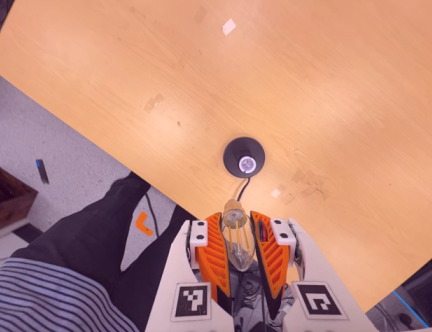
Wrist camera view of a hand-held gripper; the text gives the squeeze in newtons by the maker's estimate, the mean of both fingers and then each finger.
{"total": 24.0, "left": 26.9, "right": 21.1}